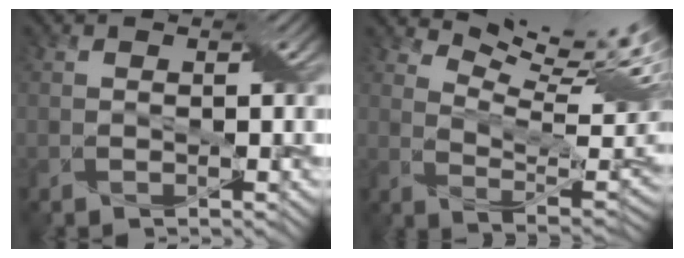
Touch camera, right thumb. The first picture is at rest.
{"total": 14.6, "force": [9.5, 4.0, 10.3], "torque": [-0.169, 0.008, 0.133]}